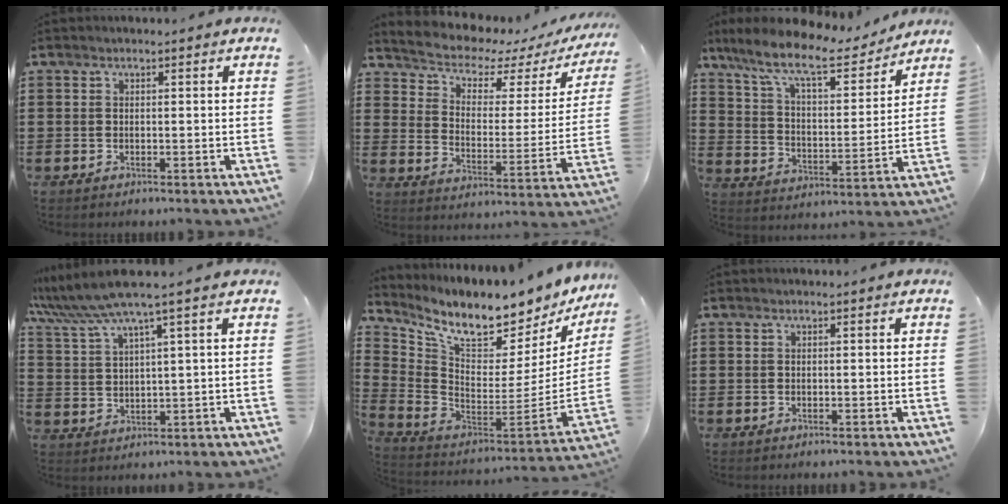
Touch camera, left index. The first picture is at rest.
{"total": 4.7, "force": [4.3, 1.4, 1.3], "torque": [-0.054, -0.035, 0.066]}
{"total": 10.6, "force": [8.7, 1.8, 5.9], "torque": [-0.145, -0.043, 0.147]}
{"total": 6.0, "force": [4.3, -0.3, 4.2], "torque": [-0.104, -0.020, 0.073]}
{"total": 9.2, "force": [7.9, 1.6, 4.3], "torque": [-0.110, -0.078, 0.129]}
{"total": 0.0}